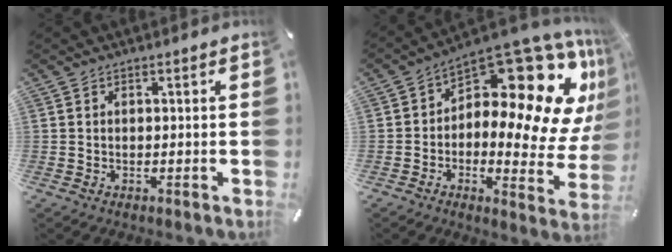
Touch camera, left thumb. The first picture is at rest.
{"total": 18.1, "force": [9.3, 8.7, 12.9], "torque": [-0.152, -0.100, 0.147]}